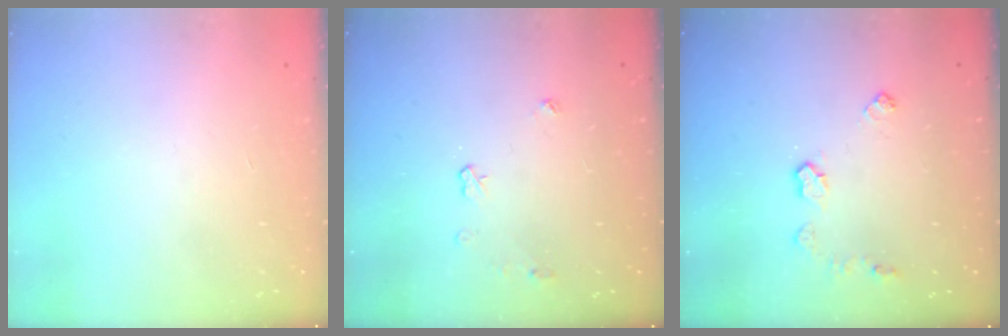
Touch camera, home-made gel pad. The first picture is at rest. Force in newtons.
{"total": 3.7, "press": 3.7, "slide": 0.5}
{"total": 6.6, "press": 6.5, "slide": 0.6}